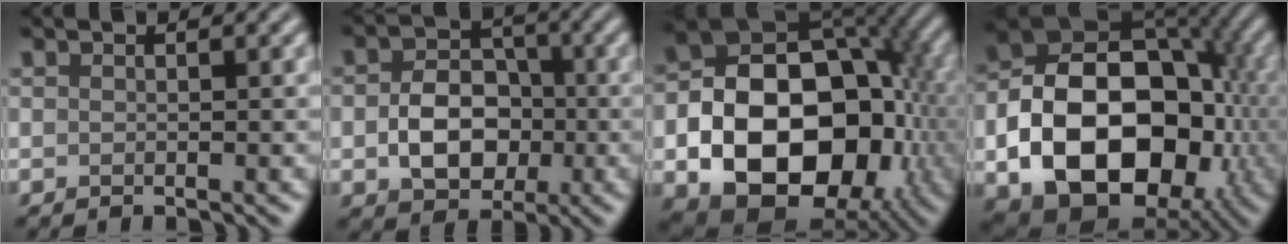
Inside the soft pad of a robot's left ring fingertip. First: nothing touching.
{"total": 5.8, "force": [-1.1, 4.4, 3.7], "torque": [-0.062, -0.003, -0.016]}
{"total": 17.0, "force": [-4.3, 11.8, 11.5], "torque": [-0.161, -0.022, -0.066]}
{"total": 16.6, "force": [-4.0, 11.6, 11.2], "torque": [-0.179, -0.024, -0.067]}